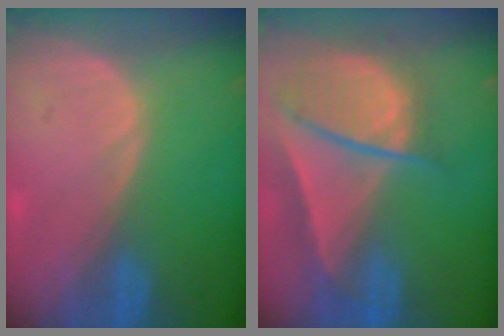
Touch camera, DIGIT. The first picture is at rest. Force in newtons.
{"total": 9.7, "press": 8.3, "slide": 5.1}